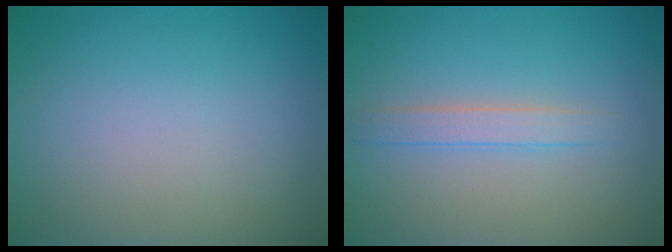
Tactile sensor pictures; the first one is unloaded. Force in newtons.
{"total": 1.8, "press": 1.8, "slide": 0.1}